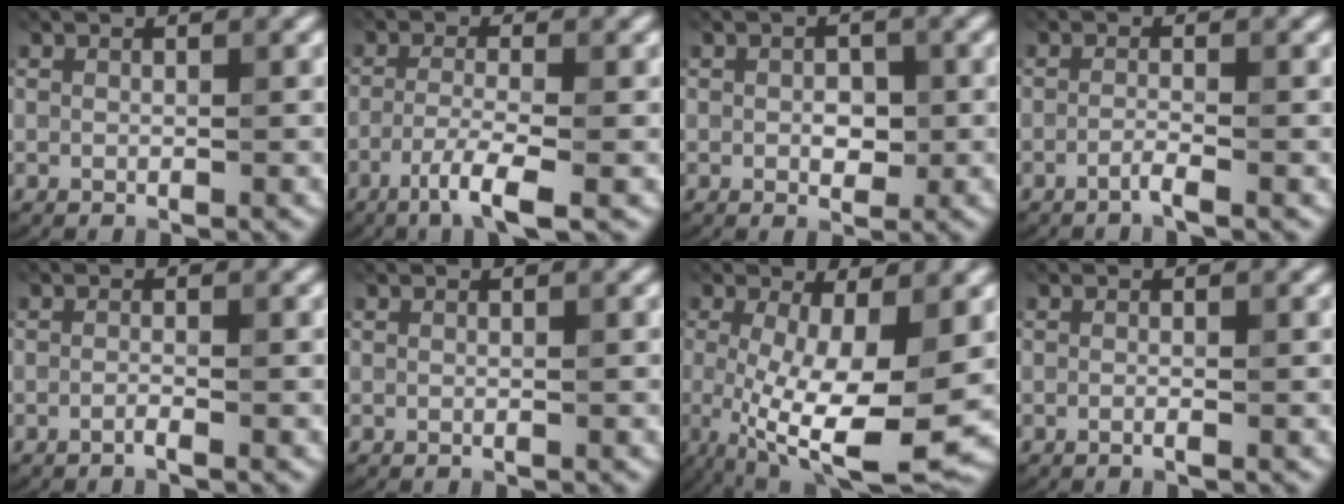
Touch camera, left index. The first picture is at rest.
{"total": 3.8, "force": [-1.9, 0.5, 3.2], "torque": [-0.061, 0.001, -0.046]}
{"total": 2.1, "force": [-0.1, 1.4, 1.6], "torque": [-0.024, -0.003, -0.001]}
{"total": 1.4, "force": [-0.9, 0.1, 1.0], "torque": [-0.015, 0.001, -0.025]}
{"total": 0.8, "force": [-0.5, 0.1, 0.6], "torque": [-0.010, -0.001, -0.013]}
{"total": 0.0}
{"total": 10.9, "force": [-1.7, 3.0, 10.3], "torque": [-0.181, -0.027, -0.019]}
{"total": 0.7, "force": [-0.2, 0.1, 0.6], "torque": [-0.010, -0.008, -0.008]}